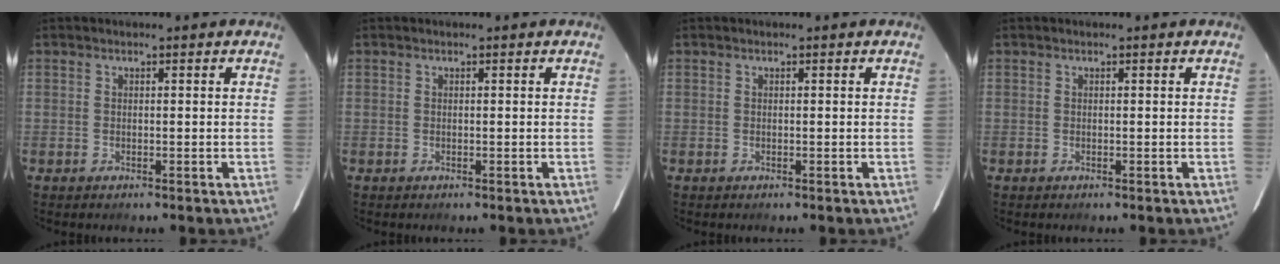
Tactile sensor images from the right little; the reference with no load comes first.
{"total": 0.0}
{"total": 0.0}
{"total": 0.0}